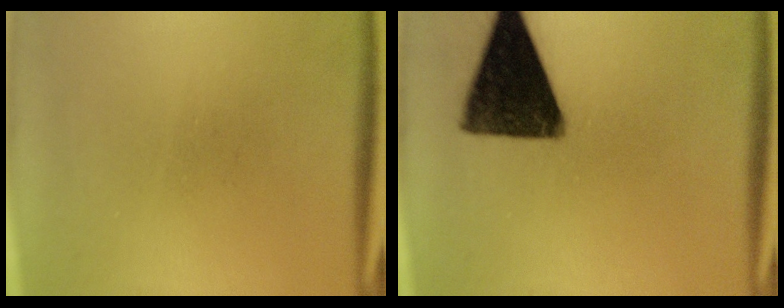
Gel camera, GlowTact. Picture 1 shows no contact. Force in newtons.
{"total": 15.0}